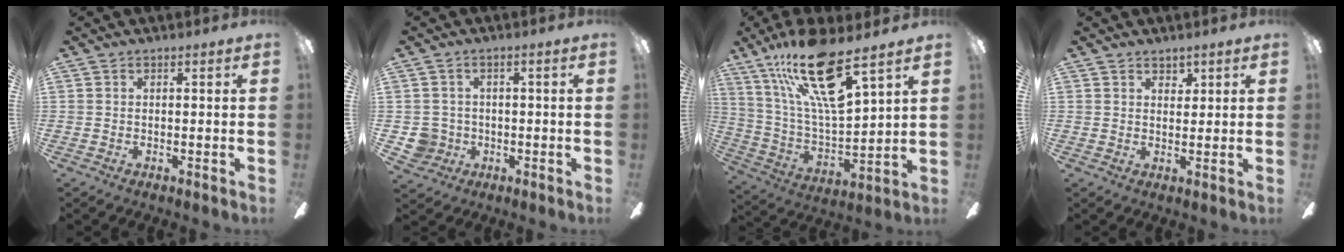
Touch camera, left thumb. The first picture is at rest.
{"total": 4.6, "force": [-0.7, 4.5, 0.8], "torque": [-0.036, 0.010, -0.013]}
{"total": 21.3, "force": [13.3, 5.8, 15.5], "torque": [-0.307, -0.065, 0.222]}
{"total": 2.4, "force": [1.9, 1.2, 0.5], "torque": [0.003, -0.007, 0.032]}